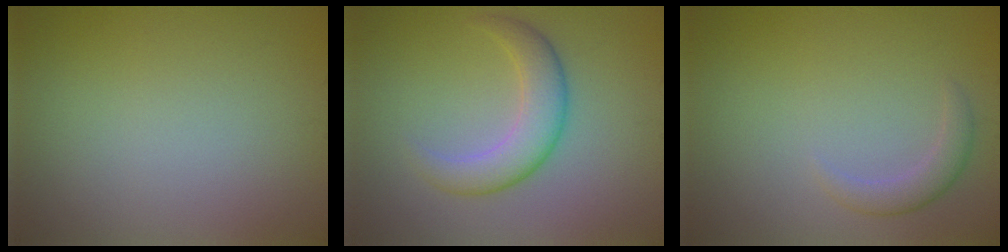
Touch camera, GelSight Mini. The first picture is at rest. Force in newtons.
{"total": 3.8, "press": 3.8, "slide": 0.1}
{"total": 1.8, "press": 1.8, "slide": 0.3}